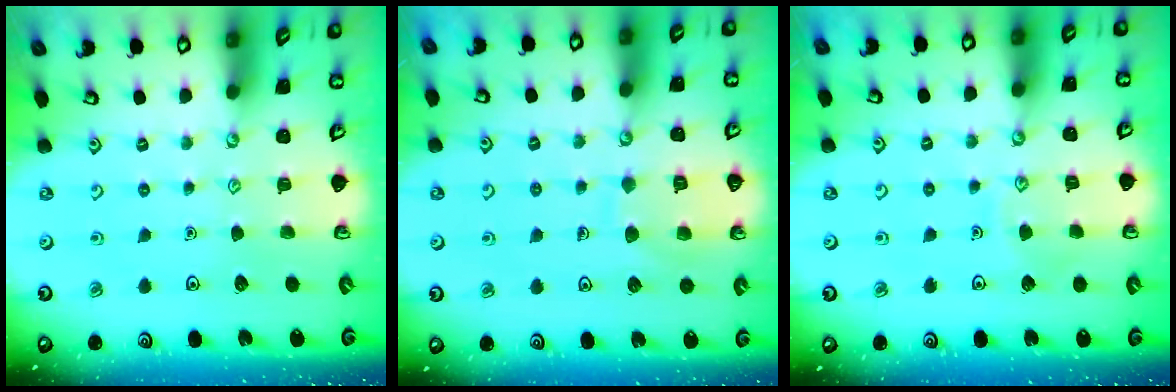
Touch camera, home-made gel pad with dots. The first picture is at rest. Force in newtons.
{"total": 9.1, "press": 9.1, "slide": 0.7}
{"total": 6.2, "press": 6.2, "slide": 0.5}